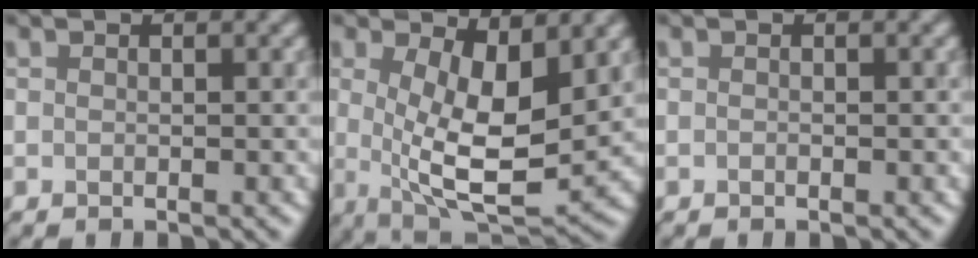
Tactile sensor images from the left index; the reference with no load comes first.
{"total": 8.7, "force": [1.4, 3.8, 7.7], "torque": [-0.140, -0.018, 0.029]}
{"total": 0.0}